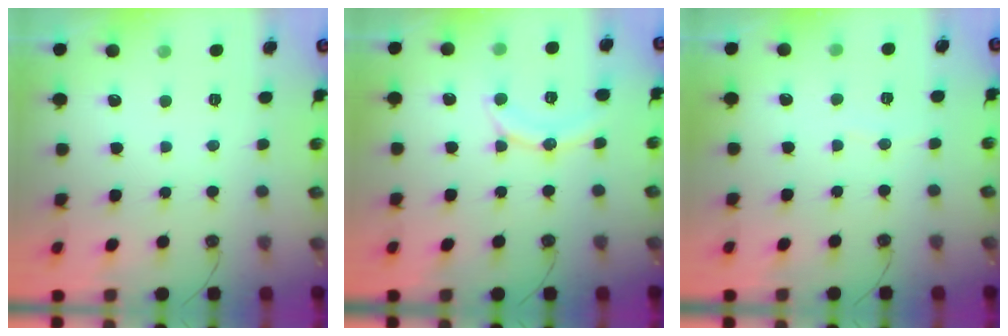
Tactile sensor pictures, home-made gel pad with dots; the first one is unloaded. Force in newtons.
{"total": 11.9, "press": 11.8, "slide": 1.3}
{"total": 3.2, "press": 3.2, "slide": 0.2}